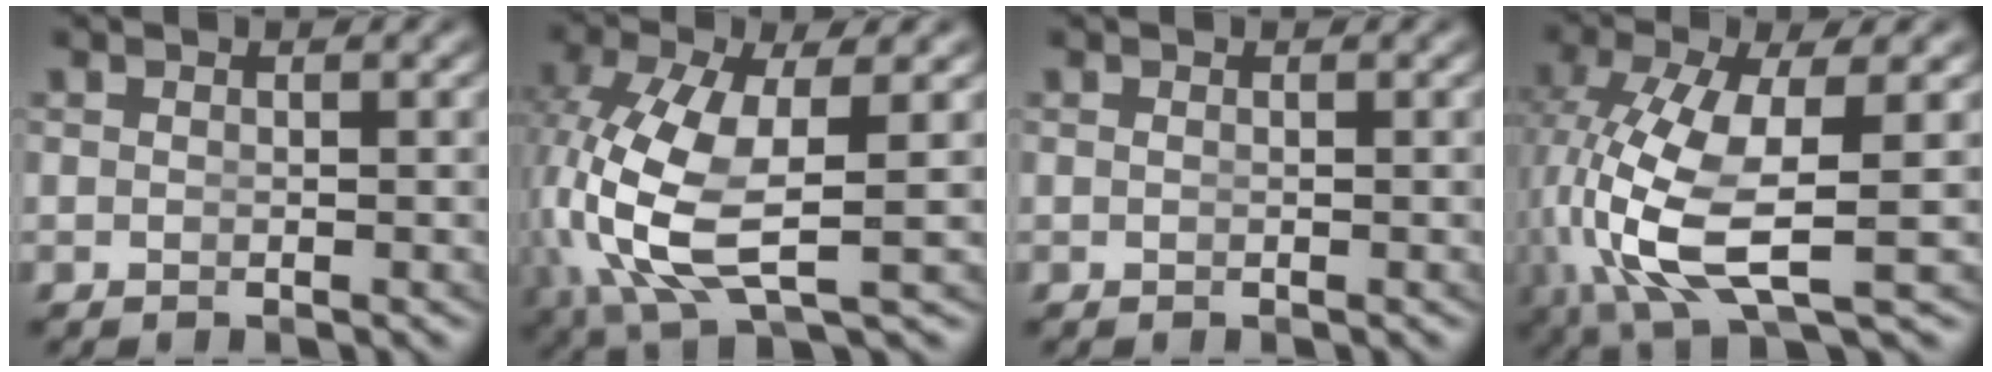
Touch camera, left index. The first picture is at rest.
{"total": 7.9, "force": [-0.4, 3.7, 6.9], "torque": [-0.170, -0.034, 0.015]}
{"total": 0.6, "force": [-0.2, -0.5, -0.1], "torque": [-0.001, -0.010, 0.004]}
{"total": 8.1, "force": [-0.6, 3.1, 7.4], "torque": [-0.162, -0.027, 0.011]}